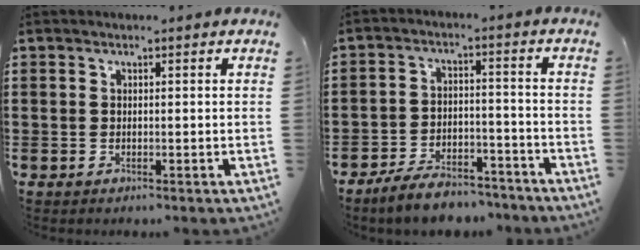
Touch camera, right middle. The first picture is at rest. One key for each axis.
{"total": 6.6, "fx": -6.1, "fy": 1.4, "fz": 1.9, "tx": -0.038, "ty": 0.011, "tz": -0.119}